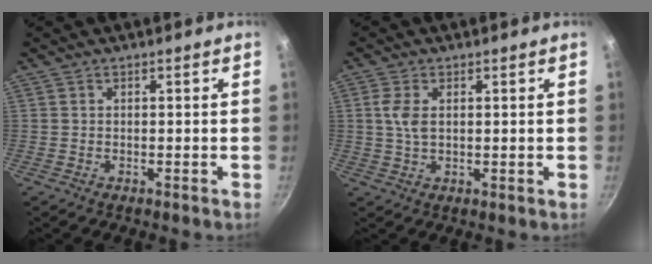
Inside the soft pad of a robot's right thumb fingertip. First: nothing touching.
{"total": 4.2, "force": [1.0, 2.3, 3.4], "torque": [-0.070, 0.004, 0.021]}